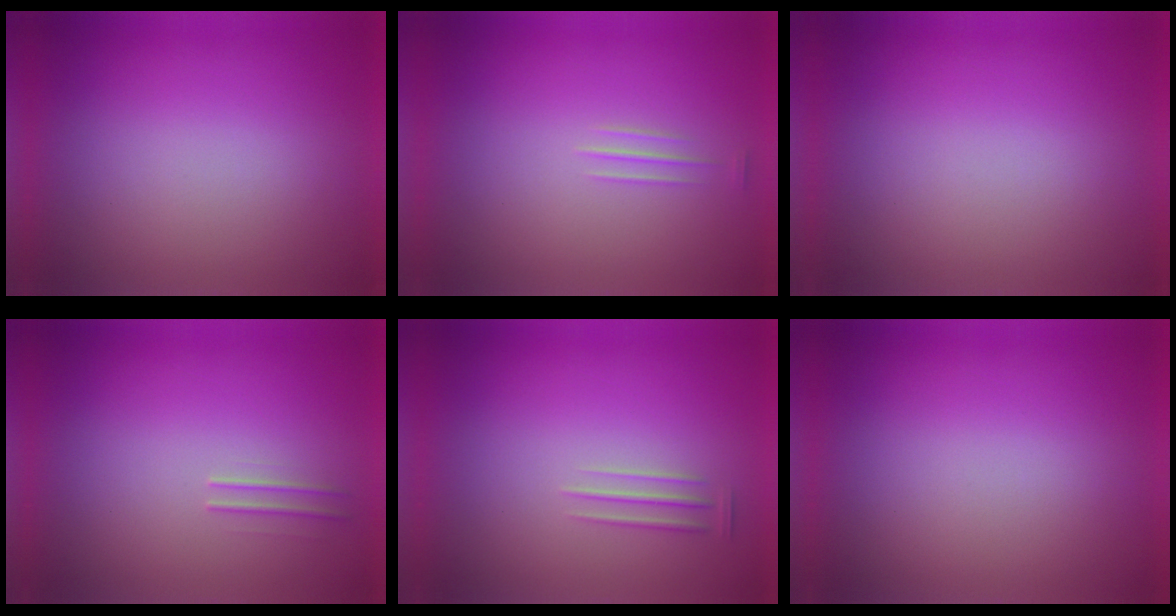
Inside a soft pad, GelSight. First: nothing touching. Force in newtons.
{"total": 1.2}
{"total": 0.0}
{"total": 1.5}
{"total": 1.7}
{"total": 1.0}